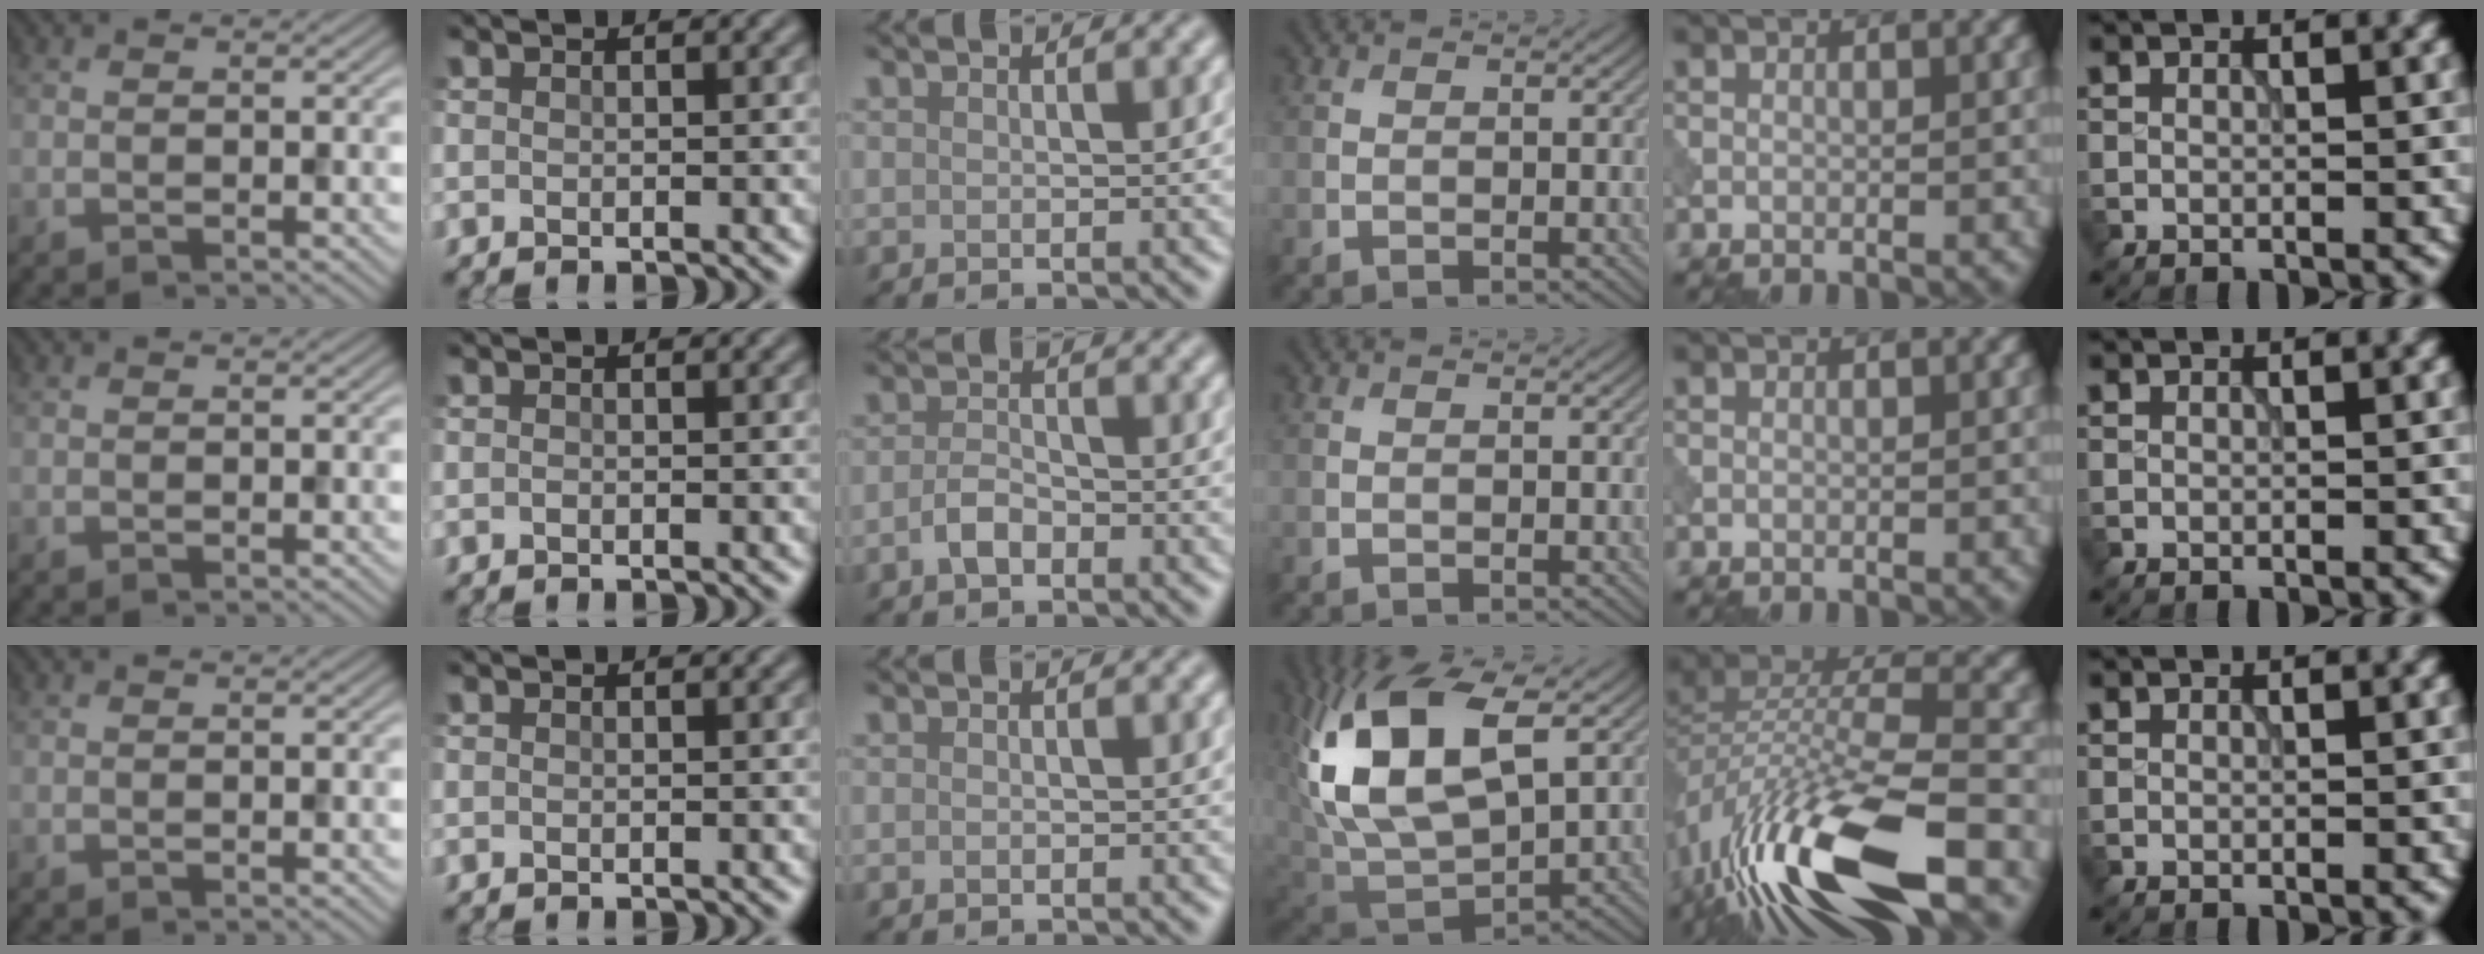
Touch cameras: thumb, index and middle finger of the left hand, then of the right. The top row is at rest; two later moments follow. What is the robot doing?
{"motion": "extract", "object": "peg toy"}